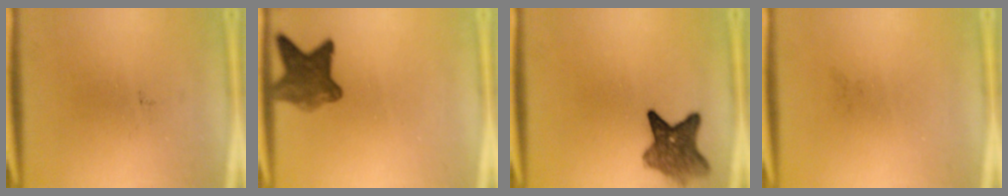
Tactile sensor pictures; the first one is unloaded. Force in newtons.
{"total": 6.7}
{"total": 6.3}
{"total": 0.0}